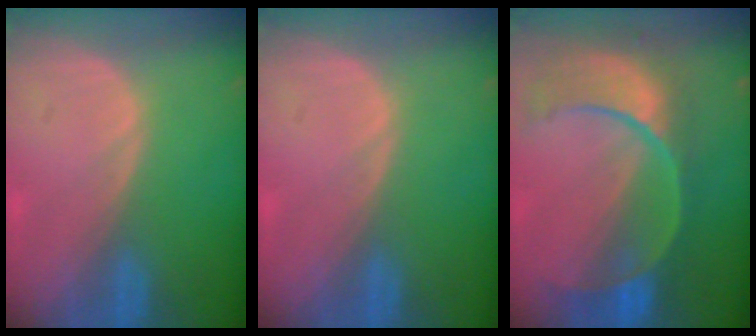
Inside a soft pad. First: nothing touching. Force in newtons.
{"total": 0.0}
{"total": 11.1, "press": 9.3, "slide": 6.1}